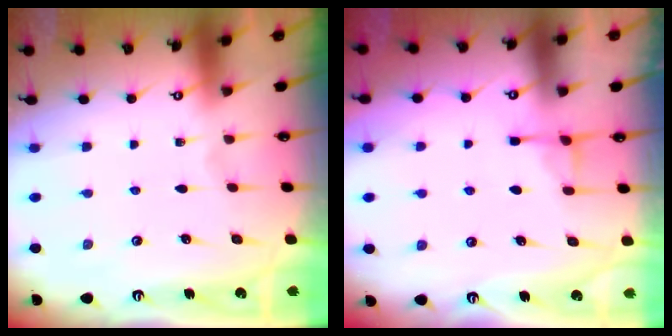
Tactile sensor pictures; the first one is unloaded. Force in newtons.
{"total": 3.2, "press": 3.2, "slide": 0.2}